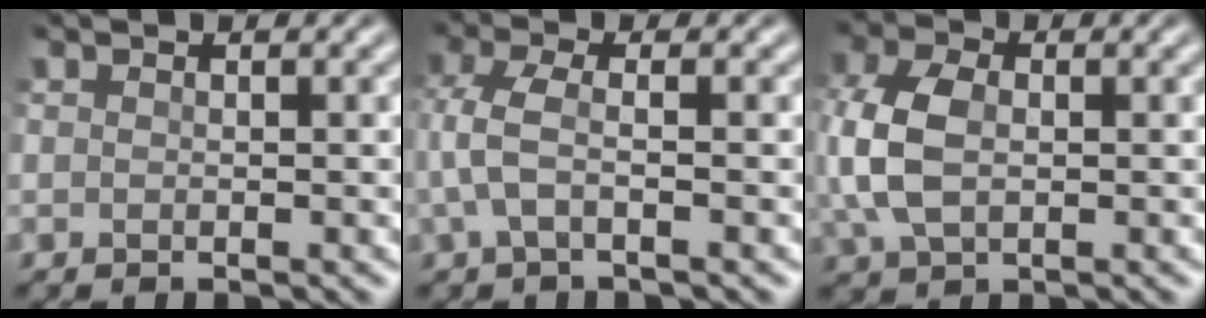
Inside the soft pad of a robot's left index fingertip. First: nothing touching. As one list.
[{"total": 3.0, "force": [-0.1, 1.0, 2.8], "torque": [-0.067, 0.004, -0.007]}, {"total": 6.2, "force": [0.2, 4.2, 4.5], "torque": [-0.116, 0.003, 0.001]}]